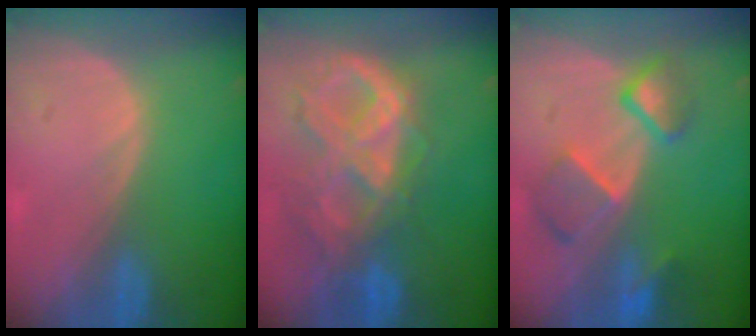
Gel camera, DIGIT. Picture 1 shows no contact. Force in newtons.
{"total": 10.6, "press": 8.9, "slide": 5.7}
{"total": 7.6, "press": 6.7, "slide": 3.5}